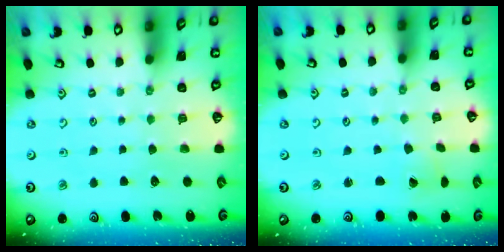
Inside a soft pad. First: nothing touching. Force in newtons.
{"total": 0.7, "press": 0.7, "slide": 0.0}